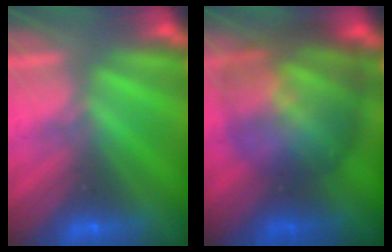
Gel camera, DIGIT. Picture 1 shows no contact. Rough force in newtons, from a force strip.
{"total": 9.6}